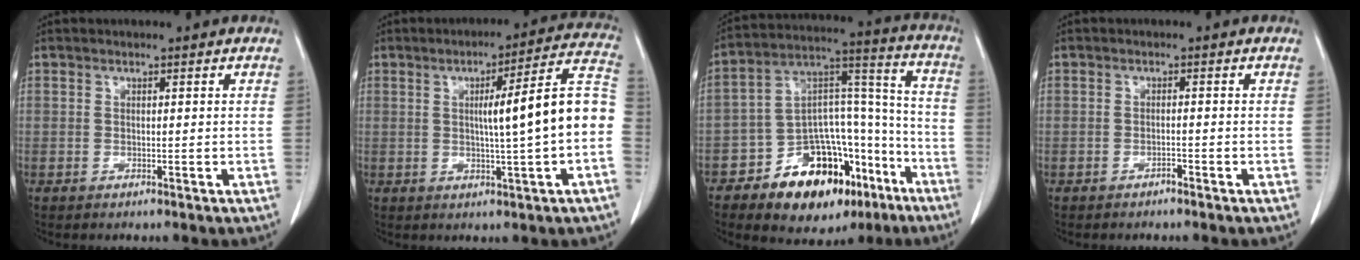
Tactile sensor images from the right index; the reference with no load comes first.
{"total": 12.9, "force": [-0.5, -0.3, 12.9], "torque": [-0.166, 0.024, -0.012]}
{"total": 19.6, "force": [-11.3, 9.7, 12.7], "torque": [-0.199, 0.037, -0.174]}
{"total": 0.8, "force": [-0.7, 0.1, 0.3], "torque": [-0.007, 0.000, -0.011]}